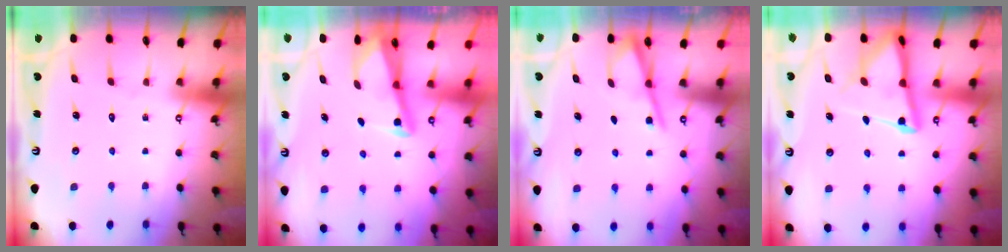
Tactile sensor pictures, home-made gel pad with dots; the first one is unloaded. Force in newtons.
{"total": 2.9, "press": 2.8, "slide": 0.4}
{"total": 2.6, "press": 2.6, "slide": 0.2}
{"total": 9.6, "press": 9.5, "slide": 1.1}